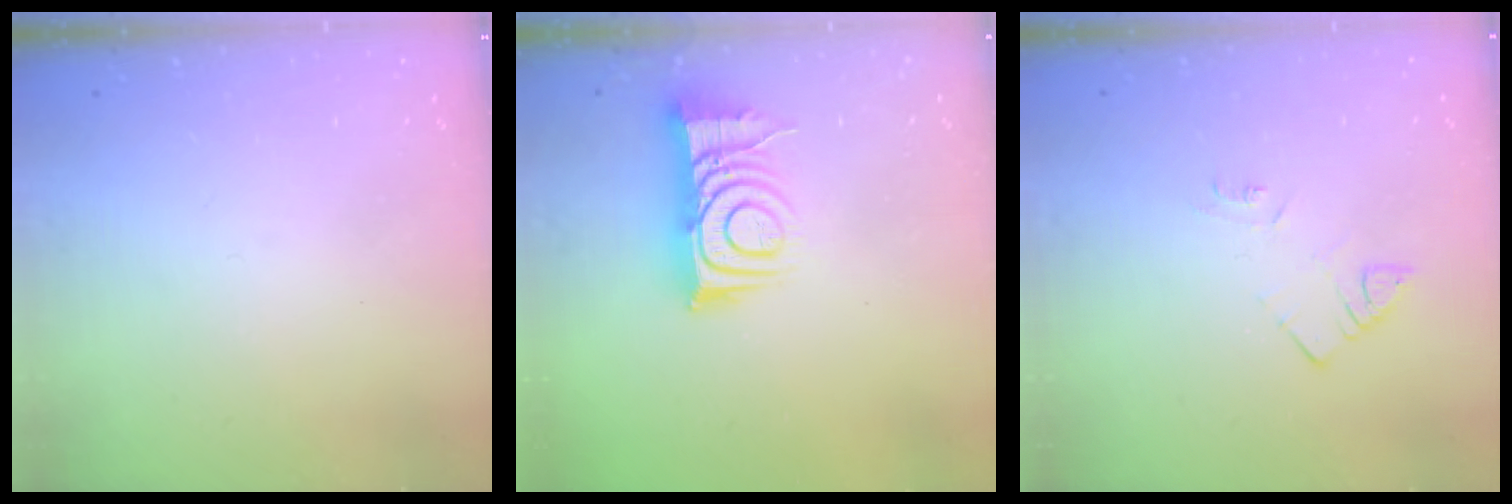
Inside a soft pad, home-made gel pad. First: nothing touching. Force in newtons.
{"total": 10.8, "press": 10.8, "slide": 1.0}
{"total": 3.5, "press": 3.5, "slide": 0.5}